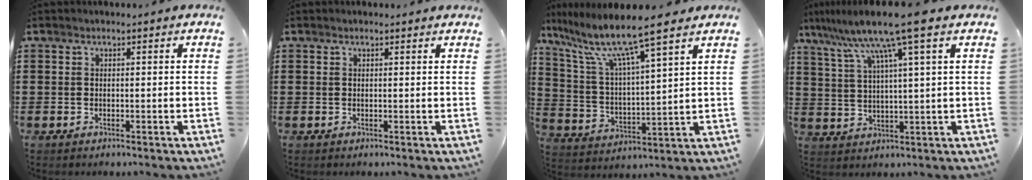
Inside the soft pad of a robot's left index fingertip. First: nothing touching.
{"total": 0.6, "force": [0.5, 0.1, 0.3], "torque": [-0.008, -0.001, 0.010]}
{"total": 9.9, "force": [8.0, -0.2, 5.8], "torque": [-0.144, -0.046, 0.130]}
{"total": 10.2, "force": [6.8, -0.4, 7.6], "torque": [-0.168, -0.019, 0.111]}